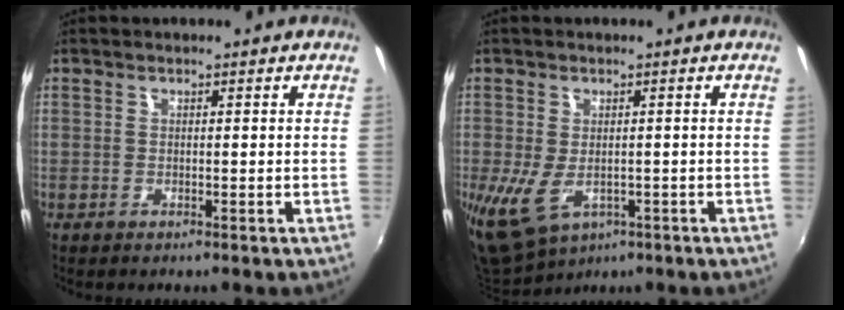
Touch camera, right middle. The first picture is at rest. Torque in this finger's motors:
{"motor_torque": [1.26, 0.23, 1.05, 0.21]}